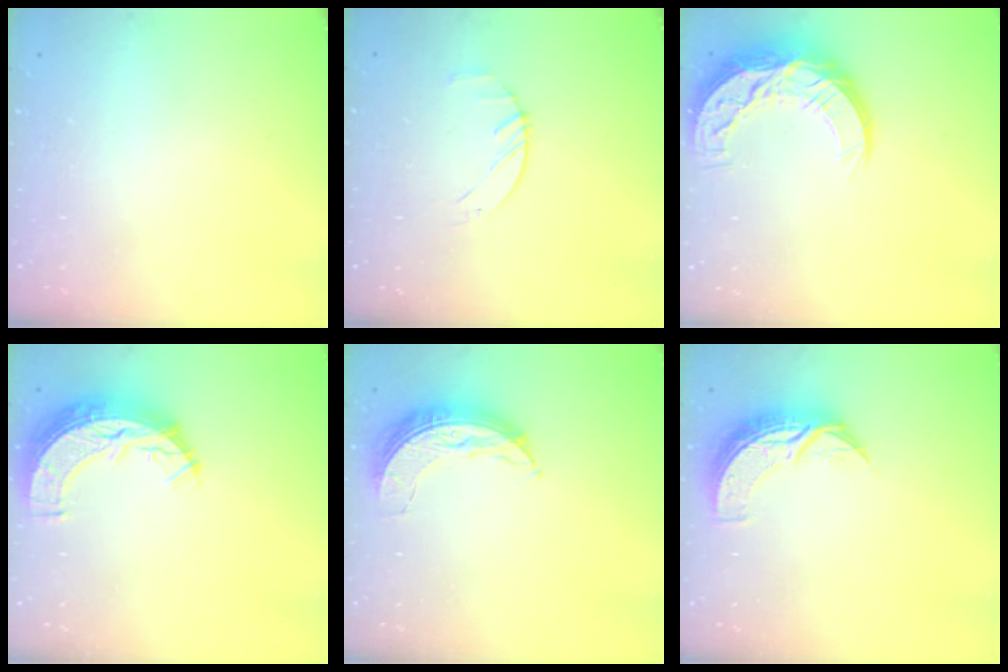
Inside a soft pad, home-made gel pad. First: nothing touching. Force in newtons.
{"total": 1.9, "press": 1.9, "slide": 0.3}
{"total": 13.1, "press": 13.1, "slide": 0.6}
{"total": 9.6, "press": 9.6, "slide": 0.8}
{"total": 7.6, "press": 7.6, "slide": 0.1}
{"total": 8.2, "press": 8.2, "slide": 0.0}